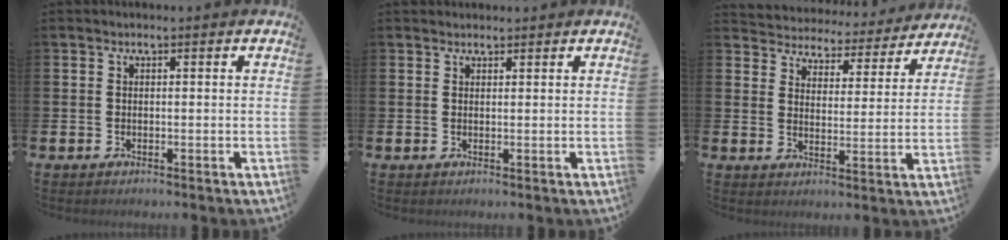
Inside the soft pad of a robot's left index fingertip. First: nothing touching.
{"total": 1.2, "force": [1.1, 0.4, 0.0], "torque": [0.007, 0.002, 0.020]}
{"total": 4.4, "force": [4.2, 1.2, -0.3], "torque": [-0.020, -0.042, 0.068]}